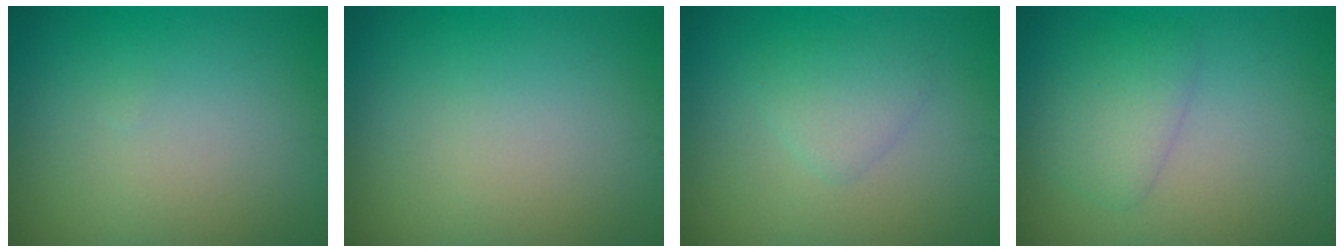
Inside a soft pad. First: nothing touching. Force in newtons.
{"total": 0.0}
{"total": 1.9, "press": 1.8, "slide": 0.1}
{"total": 2.6, "press": 2.6, "slide": 0.1}